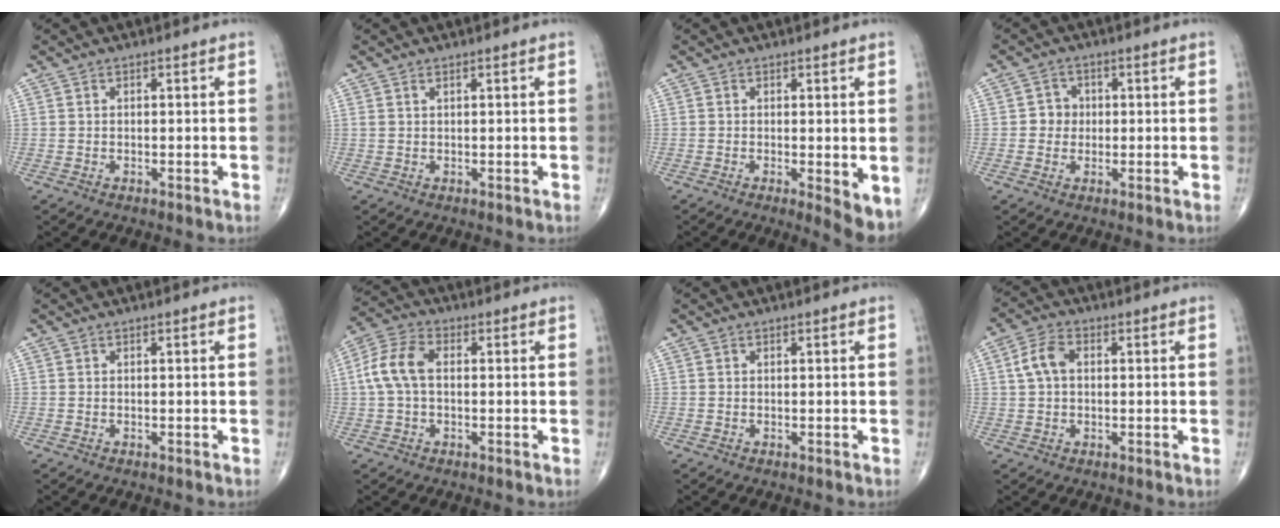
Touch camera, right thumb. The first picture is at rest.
{"total": 0.7, "force": [0.5, 0.2, 0.5], "torque": [-0.015, 0.007, 0.013]}
{"total": 5.1, "force": [-0.8, 1.6, 4.8], "torque": [-0.066, -0.015, -0.011]}
{"total": 3.4, "force": [0.0, 3.2, 1.1], "torque": [0.006, 0.008, -0.006]}
{"total": 0.0}
{"total": 8.1, "force": [0.5, 4.9, 6.5], "torque": [-0.143, 0.025, 0.004]}
{"total": 0.0}
{"total": 5.5, "force": [0.9, 3.6, 4.1], "torque": [-0.085, 0.016, 0.013]}